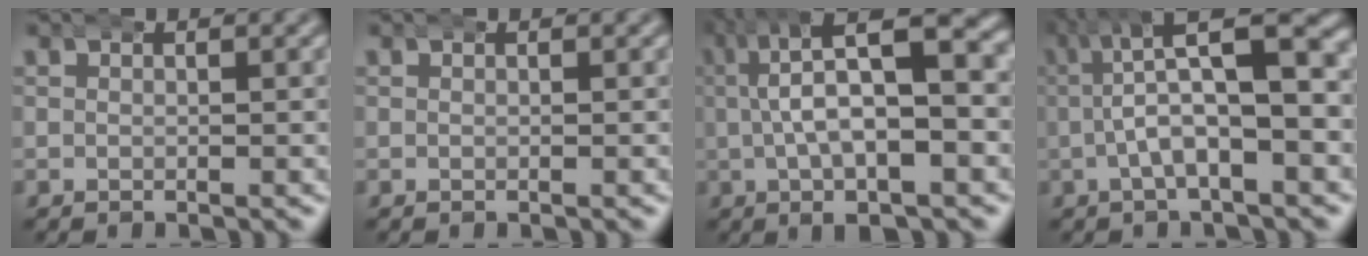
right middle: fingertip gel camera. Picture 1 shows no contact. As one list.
[{"total": 0.0}, {"total": 10.6, "force": [1.5, 4.5, 9.5], "torque": [-0.142, 0.015, 0.018]}, {"total": 9.0, "force": [1.0, 3.5, 8.3], "torque": [-0.123, 0.018, 0.008]}]